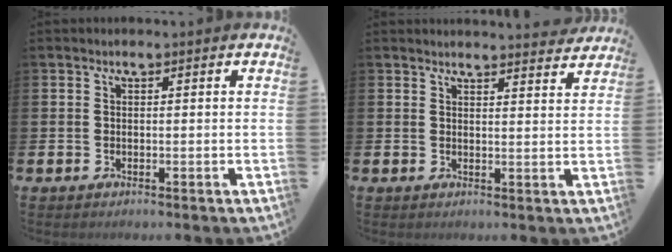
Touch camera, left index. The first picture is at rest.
{"total": 3.1, "force": [3.1, -0.2, -0.1], "torque": [0.017, -0.028, 0.052]}